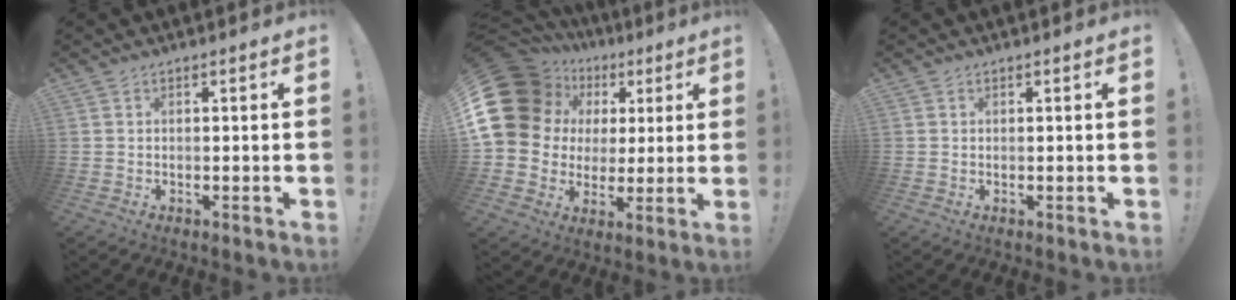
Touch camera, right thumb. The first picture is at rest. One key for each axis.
{"total": 20.1, "fx": 5.9, "fy": 16.2, "fz": 10.2, "tx": -0.170, "ty": -0.029, "tz": 0.142}
{"total": 0.0}